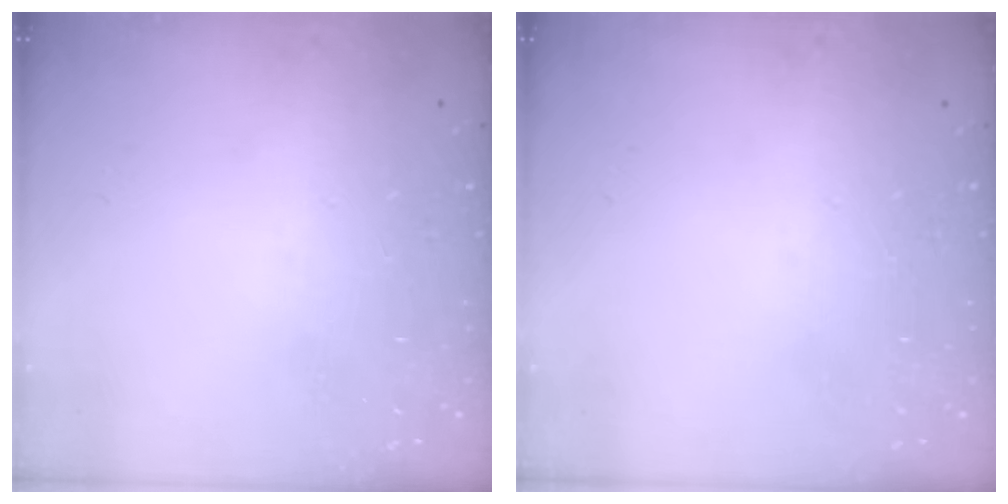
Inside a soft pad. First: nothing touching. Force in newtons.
{"total": 0.0}